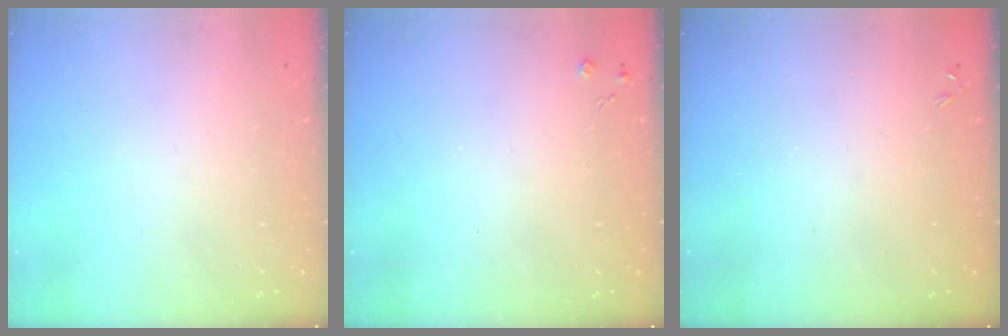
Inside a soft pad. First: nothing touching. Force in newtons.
{"total": 2.5, "press": 2.5, "slide": 0.5}
{"total": 0.0}